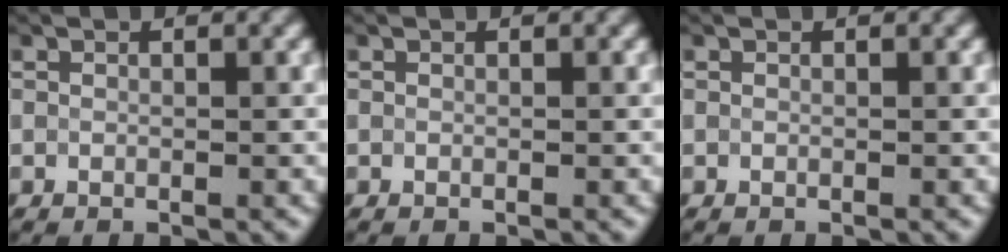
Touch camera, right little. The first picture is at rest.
{"total": 0.0}
{"total": 0.0}